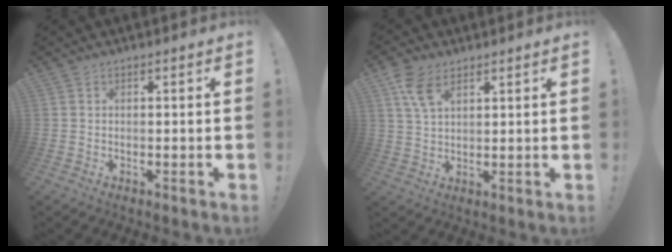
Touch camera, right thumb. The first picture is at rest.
{"total": 8.2, "force": [4.5, 4.4, 5.2], "torque": [-0.102, -0.012, 0.087]}